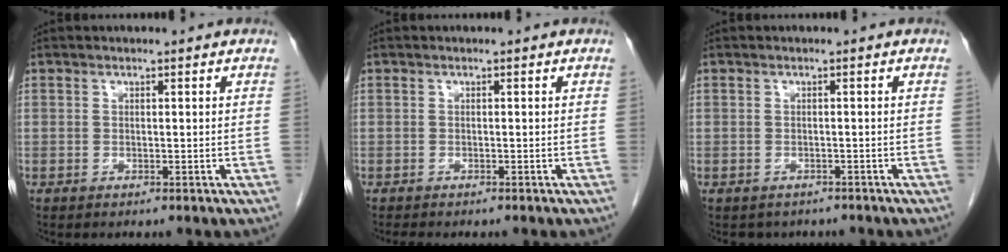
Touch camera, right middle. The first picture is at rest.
{"total": 1.8, "force": [-1.6, 0.3, 0.8], "torque": [-0.019, -0.007, -0.019]}
{"total": 3.4, "force": [-2.9, 1.7, 0.2], "torque": [-0.006, 0.002, -0.035]}